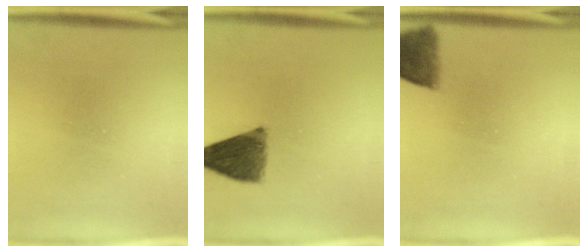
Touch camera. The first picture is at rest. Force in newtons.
{"total": 8.5}
{"total": 6.2}